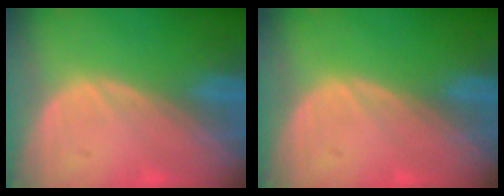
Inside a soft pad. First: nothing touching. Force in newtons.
{"total": 0.0}